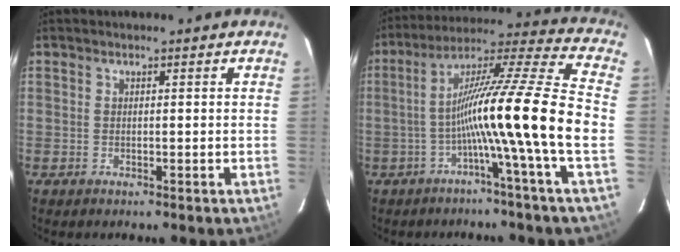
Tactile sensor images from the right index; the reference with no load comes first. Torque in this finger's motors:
{"motor_torque": [1.53, -0.61, 1.05, 0.21]}